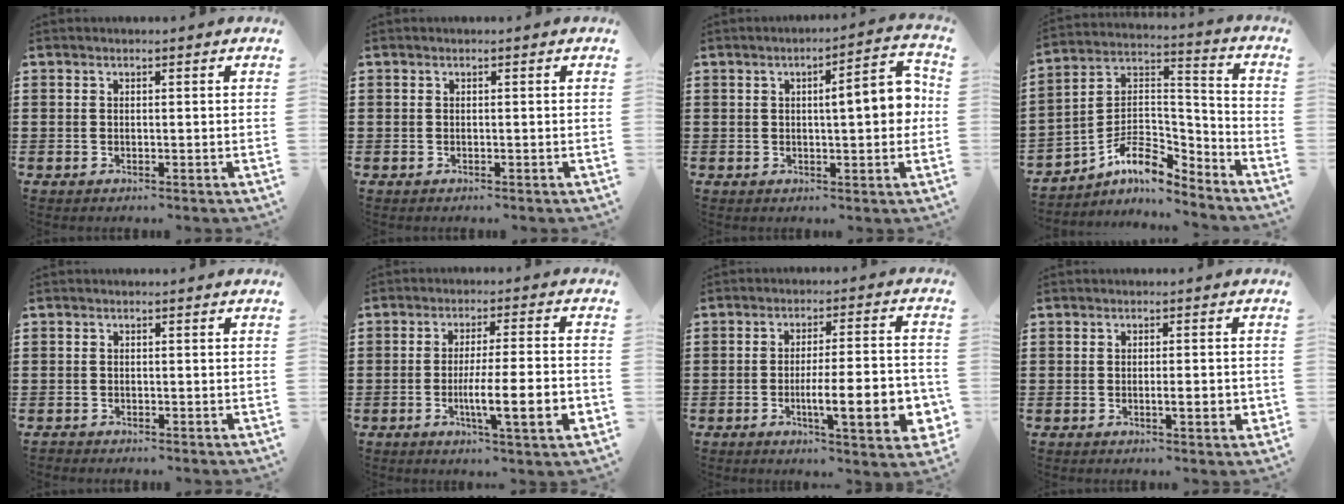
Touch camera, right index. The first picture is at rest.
{"total": 0.0}
{"total": 7.1, "force": [0.7, 1.6, 6.8], "torque": [-0.094, -0.008, 0.001]}
{"total": 8.6, "force": [-6.1, 3.5, 4.8], "torque": [-0.106, -0.003, -0.122]}
{"total": 0.7, "force": [-0.6, 0.3, -0.1], "torque": [0.001, 0.003, -0.014]}
{"total": 9.9, "force": [-2.8, 1.2, 9.4], "torque": [-0.167, -0.012, -0.050]}
{"total": 11.2, "force": [-3.2, 2.4, 10.5], "torque": [-0.159, -0.010, -0.054]}
{"total": 3.3, "force": [-0.7, 0.5, 3.2], "torque": [-0.043, -0.004, -0.015]}